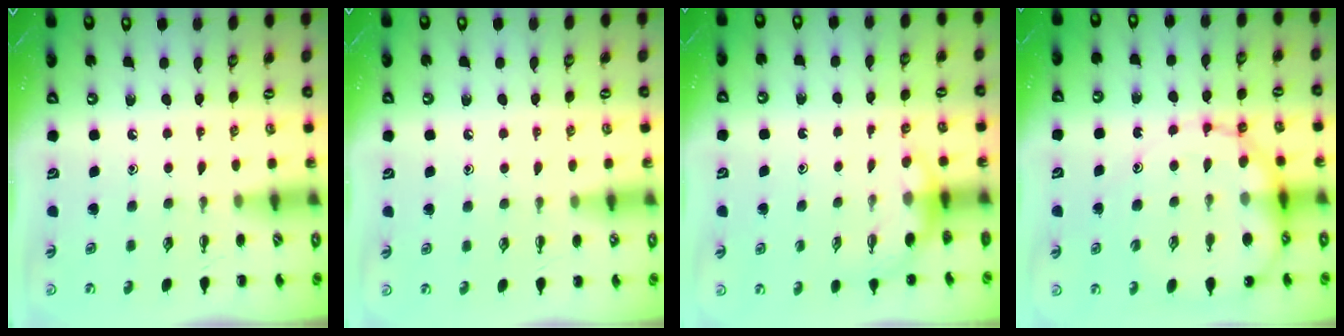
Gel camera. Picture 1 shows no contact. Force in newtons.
{"total": 5.8, "press": 5.4, "slide": 2.0}
{"total": 4.2, "press": 4.1, "slide": 0.8}
{"total": 16.2, "press": 15.6, "slide": 4.3}